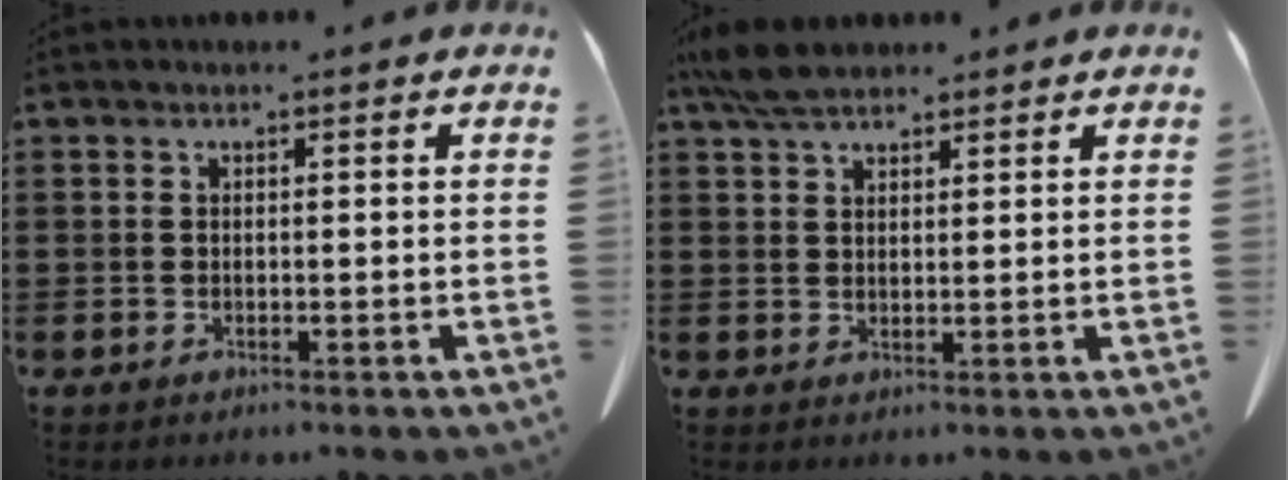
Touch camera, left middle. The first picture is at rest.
{"total": 5.3, "force": [4.2, 1.8, 2.6], "torque": [-0.062, -0.001, 0.081]}